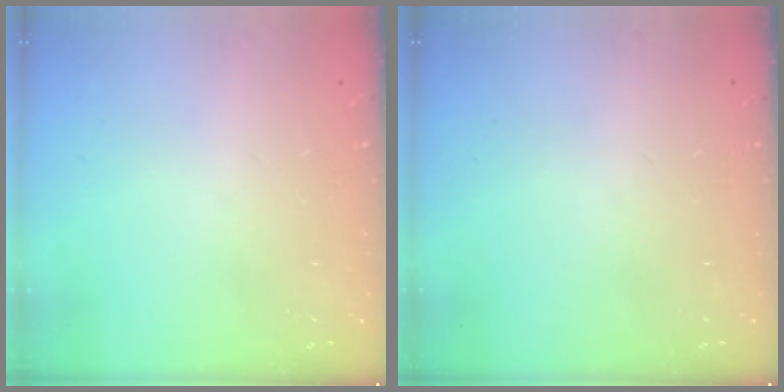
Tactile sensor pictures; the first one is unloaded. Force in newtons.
{"total": 0.0}